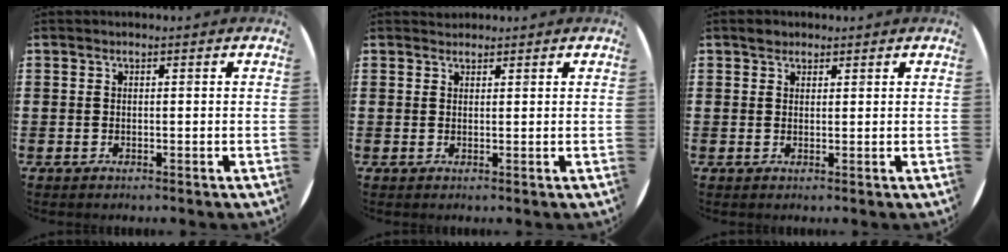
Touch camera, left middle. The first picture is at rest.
{"total": 1.0, "force": [0.9, 0.2, -0.1], "torque": [0.000, 0.001, 0.019]}
{"total": 1.3, "force": [1.2, 0.6, 0.1], "torque": [0.004, -0.001, 0.022]}